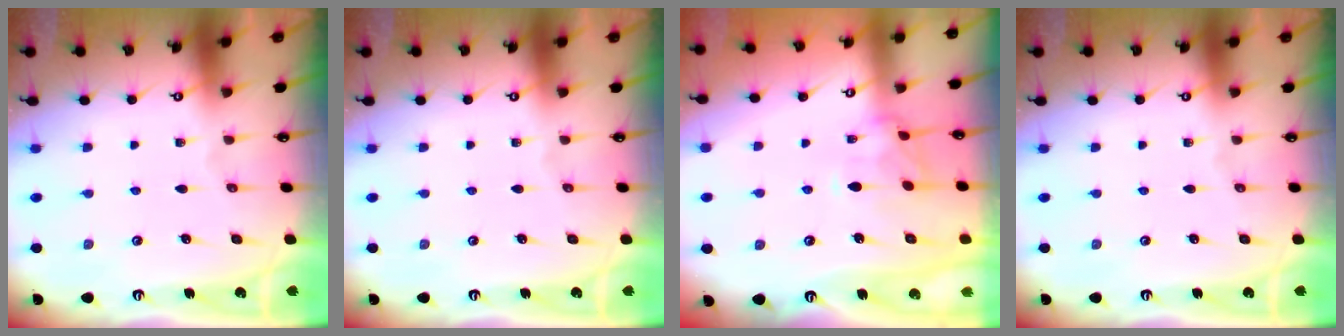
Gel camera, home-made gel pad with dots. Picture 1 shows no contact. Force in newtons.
{"total": 0.0}
{"total": 2.4, "press": 2.2, "slide": 1.2}
{"total": 0.0}